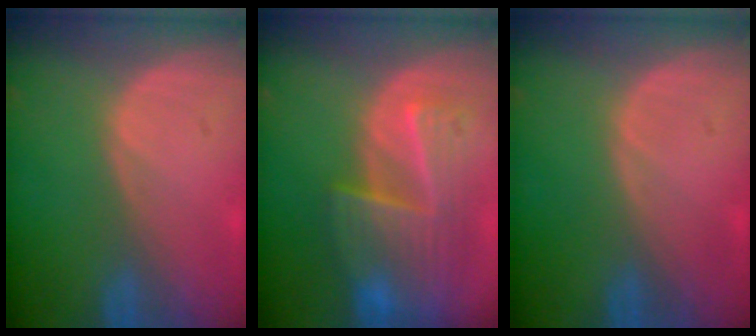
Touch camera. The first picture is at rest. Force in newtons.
{"total": 8.9, "press": 8.3, "slide": 3.3}
{"total": 0.0}